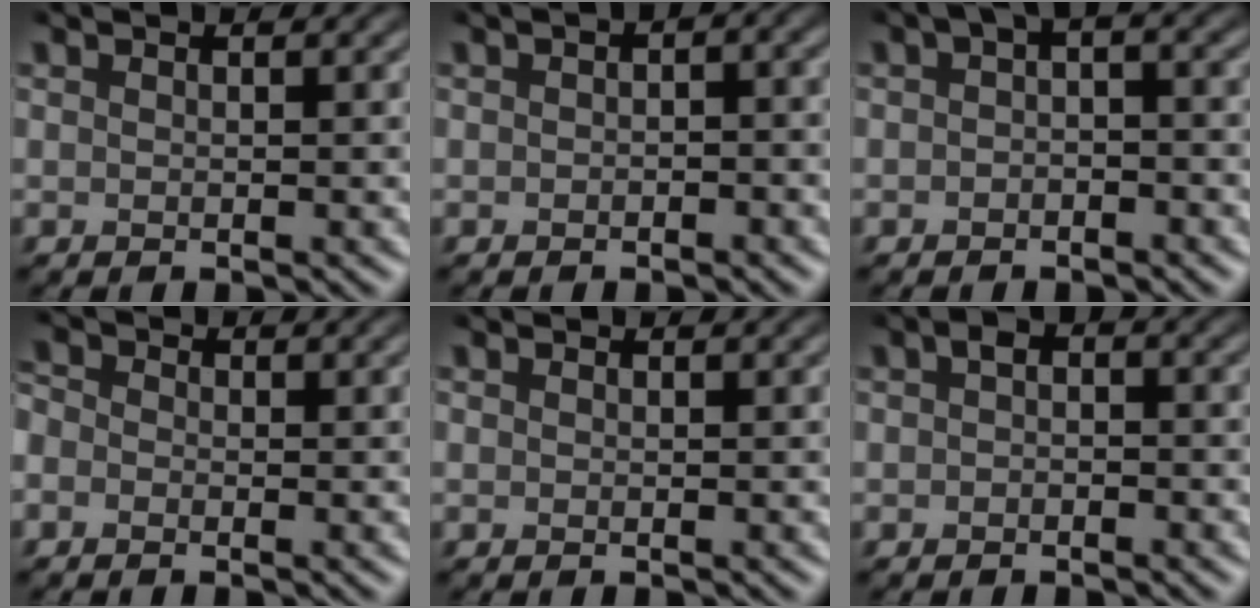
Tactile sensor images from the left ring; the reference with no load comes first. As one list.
[{"total": 4.0, "force": [0.9, 2.1, 3.2], "torque": [-0.038, 0.019, 0.005]}, {"total": 2.8, "force": [0.0, 1.4, 2.4], "torque": [-0.036, 0.010, -0.002]}, {"total": 1.6, "force": [-0.8, 1.3, 0.3], "torque": [-0.010, 0.000, -0.015]}, {"total": 0.0}, {"total": 1.6, "force": [-0.6, 1.0, 1.1], "torque": [-0.020, 0.005, -0.007]}]